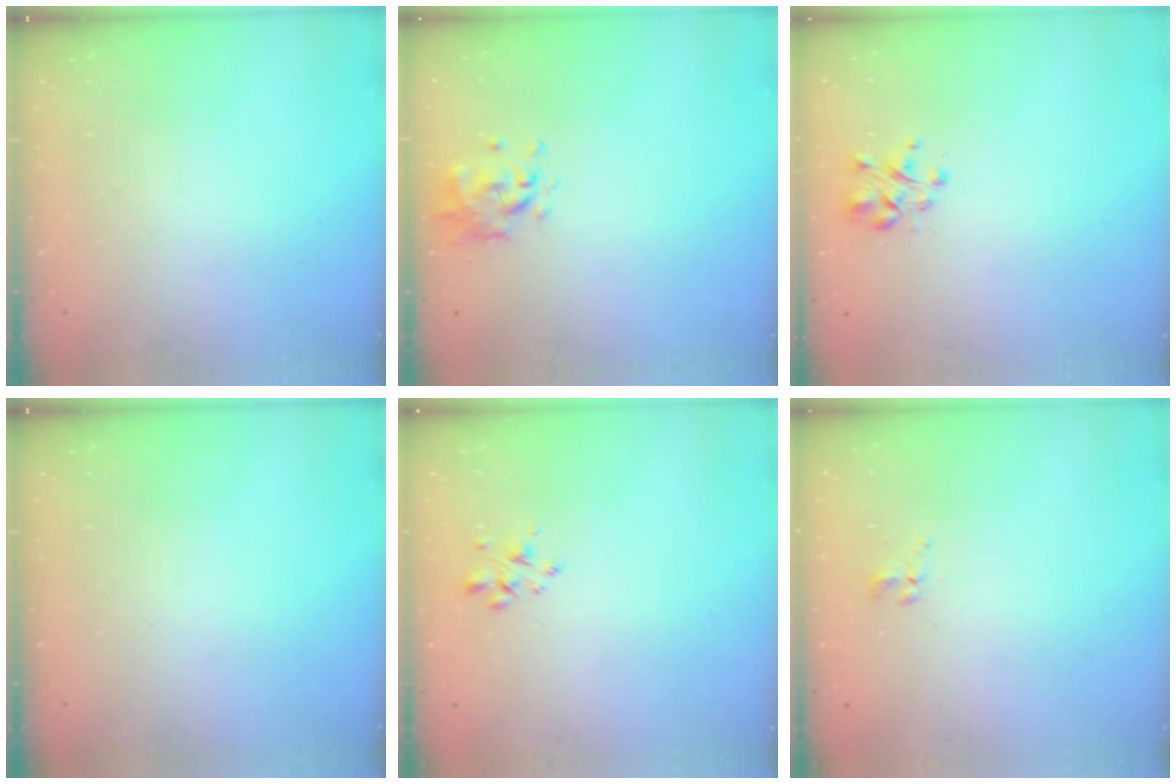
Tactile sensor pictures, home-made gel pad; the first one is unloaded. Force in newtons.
{"total": 0.9, "press": 0.9, "slide": 0.2}
{"total": 2.2, "press": 2.2, "slide": 0.3}
{"total": 0.0}
{"total": 2.6, "press": 2.5, "slide": 0.7}
{"total": 2.8, "press": 2.5, "slide": 1.3}